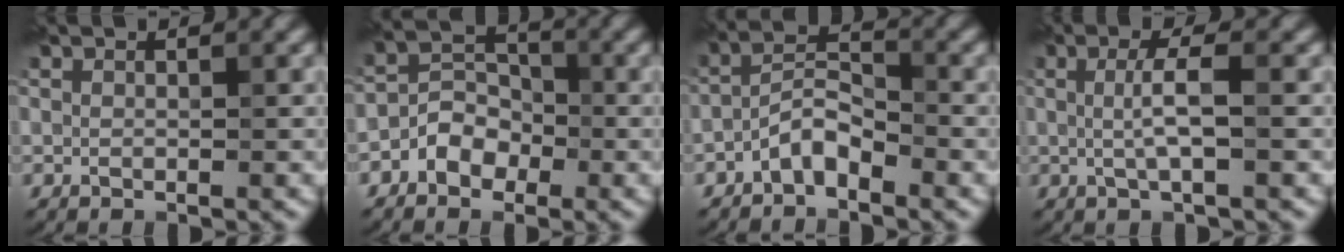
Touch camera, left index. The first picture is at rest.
{"total": 2.9, "force": [-1.6, 2.1, 1.2], "torque": [-0.016, 0.010, -0.037]}
{"total": 2.7, "force": [-2.0, 1.0, 1.7], "torque": [-0.030, 0.015, -0.045]}
{"total": 2.5, "force": [0.2, 0.1, 2.5], "torque": [-0.050, 0.001, 0.002]}